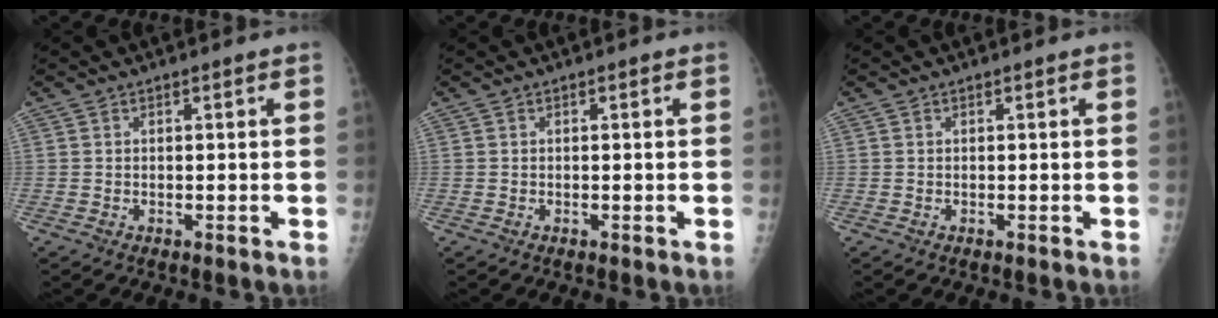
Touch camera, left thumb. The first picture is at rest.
{"total": 0.0}
{"total": 0.0}